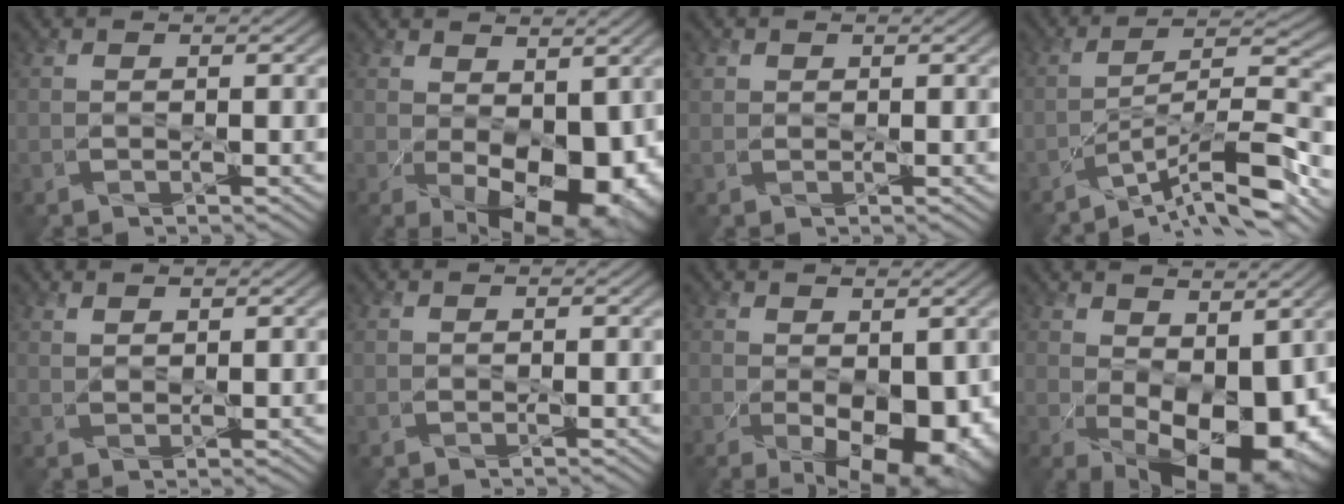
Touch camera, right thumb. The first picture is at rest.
{"total": 11.2, "force": [-1.2, 6.8, 8.9], "torque": [-0.128, -0.037, 0.006]}
{"total": 0.9, "force": [0.5, 0.7, 0.1], "torque": [-0.005, 0.001, 0.008]}
{"total": 10.1, "force": [-7.5, 1.1, 6.5], "torque": [-0.102, 0.020, -0.137]}
{"total": 1.5, "force": [1.3, 0.3, 0.5], "torque": [-0.012, 0.001, 0.029]}
{"total": 0.7, "force": [0.4, 0.5, 0.1], "torque": [-0.006, 0.002, 0.008]}
{"total": 9.8, "force": [-1.6, 5.8, 7.8], "torque": [-0.110, -0.039, 0.000]}
{"total": 12.0, "force": [0.1, 7.2, 9.6], "torque": [-0.140, -0.029, 0.026]}